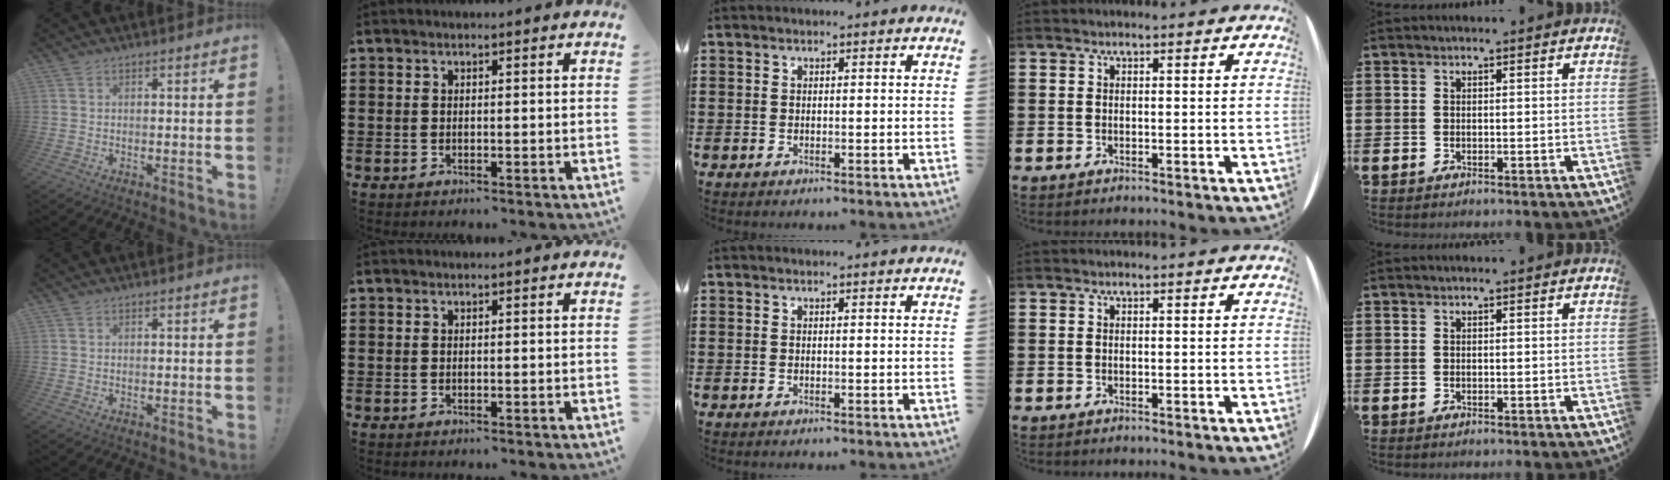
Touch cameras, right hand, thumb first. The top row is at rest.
{}